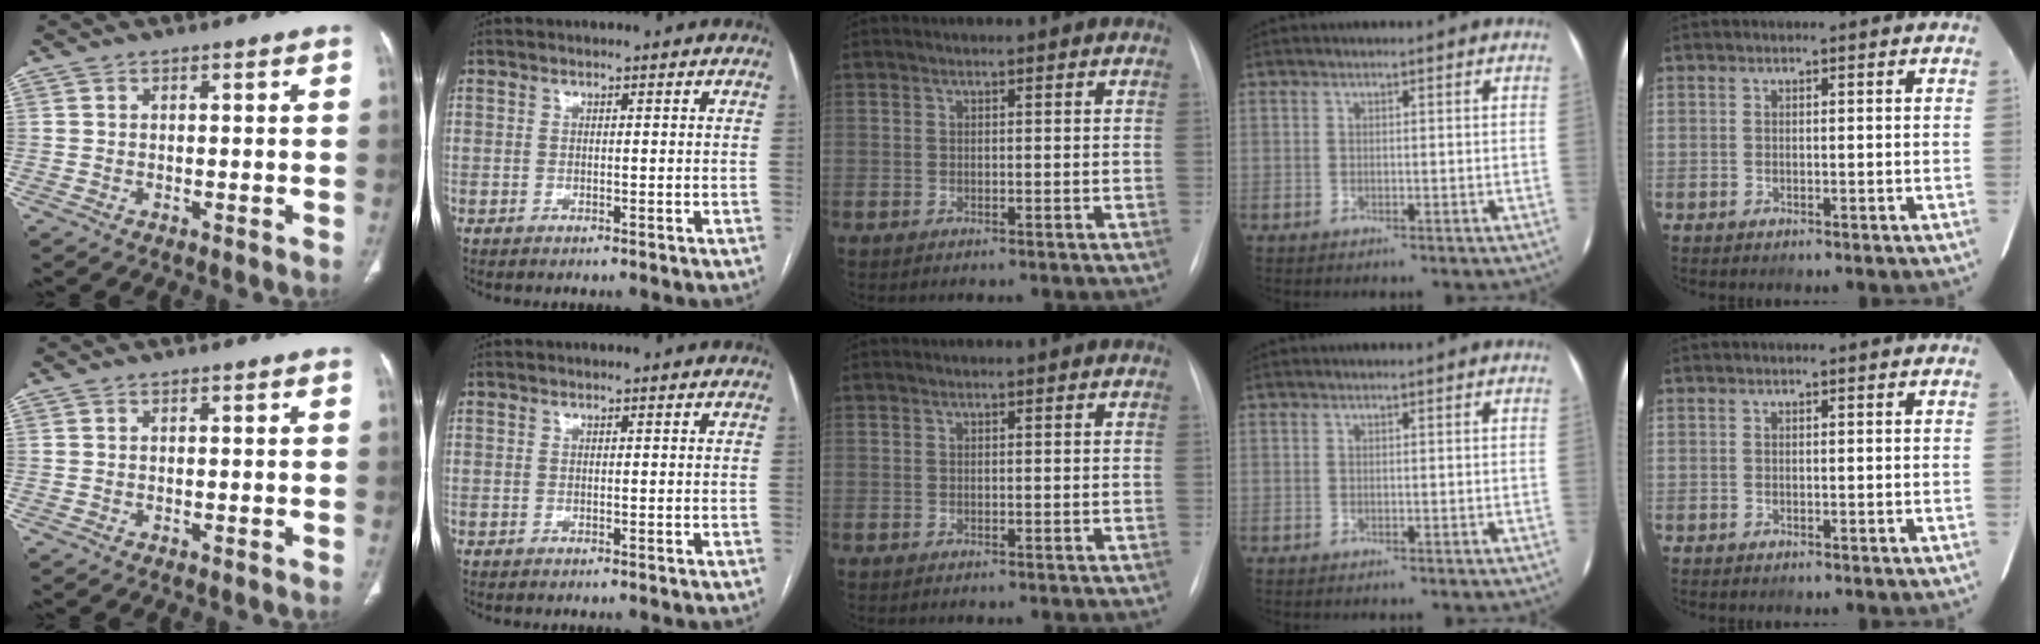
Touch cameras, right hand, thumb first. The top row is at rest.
{}